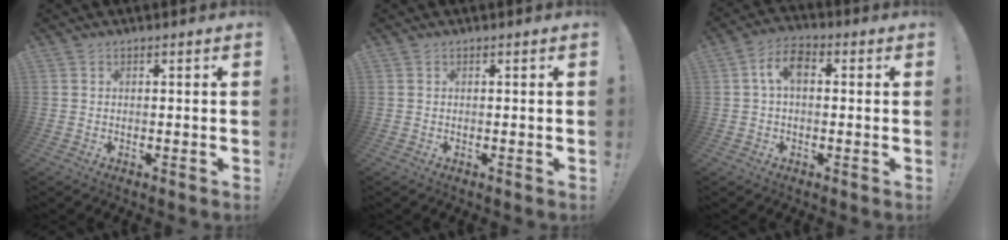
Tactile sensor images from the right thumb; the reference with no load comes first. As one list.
[{"total": 0.0}, {"total": 7.0, "force": [1.1, 4.2, 5.5], "torque": [-0.102, 0.010, 0.021]}]